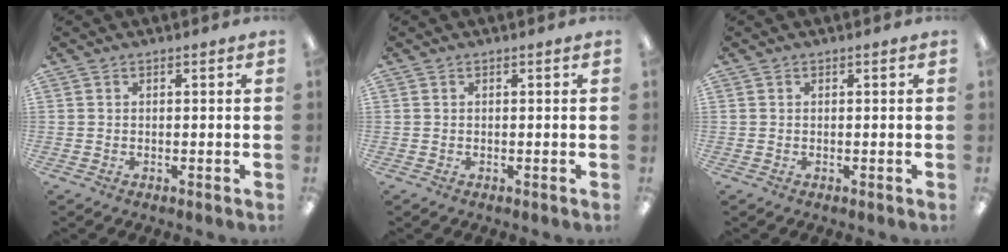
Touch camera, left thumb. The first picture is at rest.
{"total": 0.0}
{"total": 0.0}